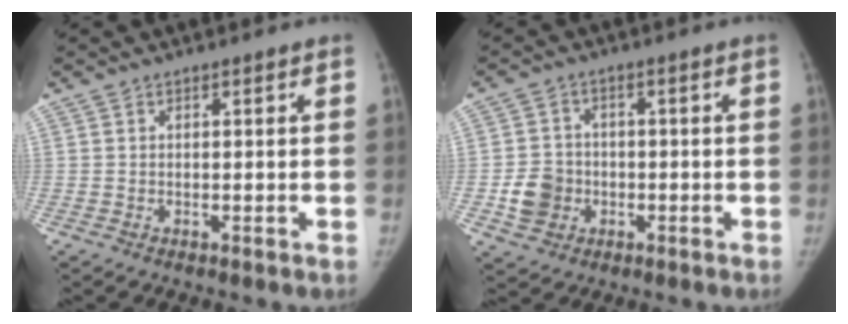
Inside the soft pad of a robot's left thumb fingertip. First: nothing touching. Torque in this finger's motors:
{"motor_torque": [0.14, 0.09, 0.26, -0.33, 0.15]}